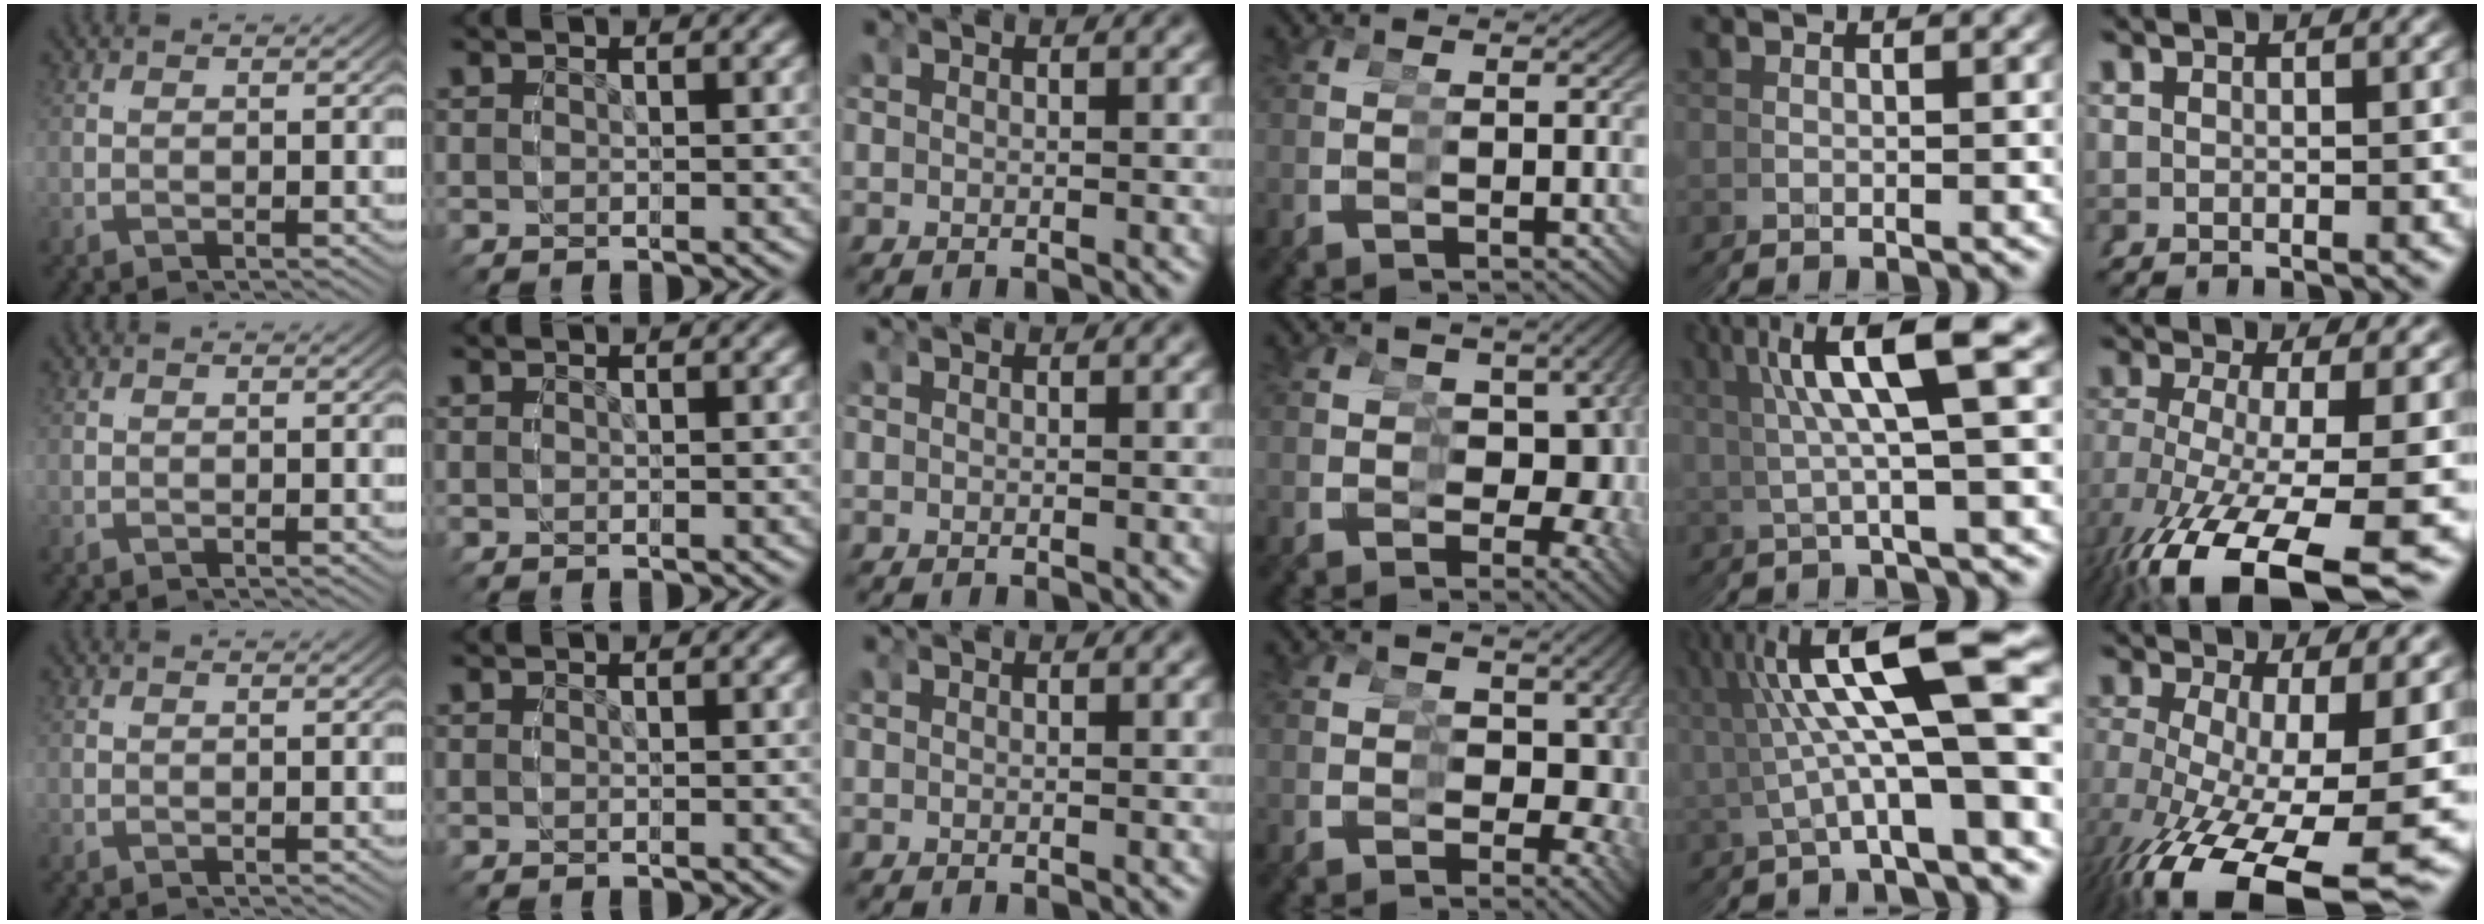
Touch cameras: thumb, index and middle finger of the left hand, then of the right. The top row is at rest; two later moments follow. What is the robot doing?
{"motion": "grasp_and_lifting", "object": "legos"}